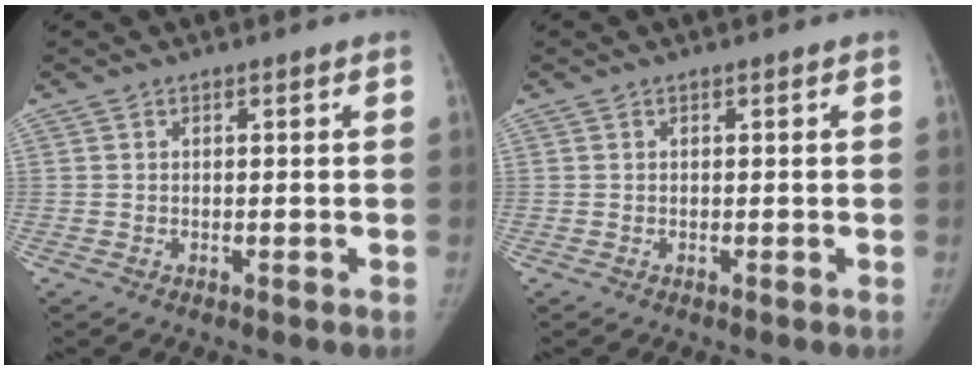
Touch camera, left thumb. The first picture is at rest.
{"total": 0.0}